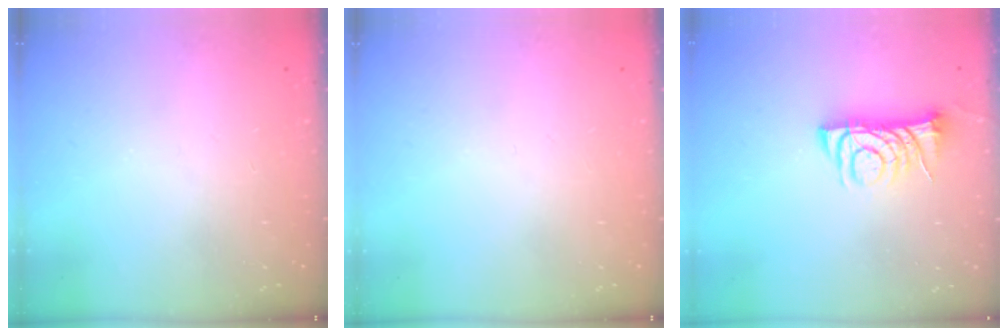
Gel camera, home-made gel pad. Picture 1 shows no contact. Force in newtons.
{"total": 0.0}
{"total": 7.6, "press": 7.5, "slide": 0.9}